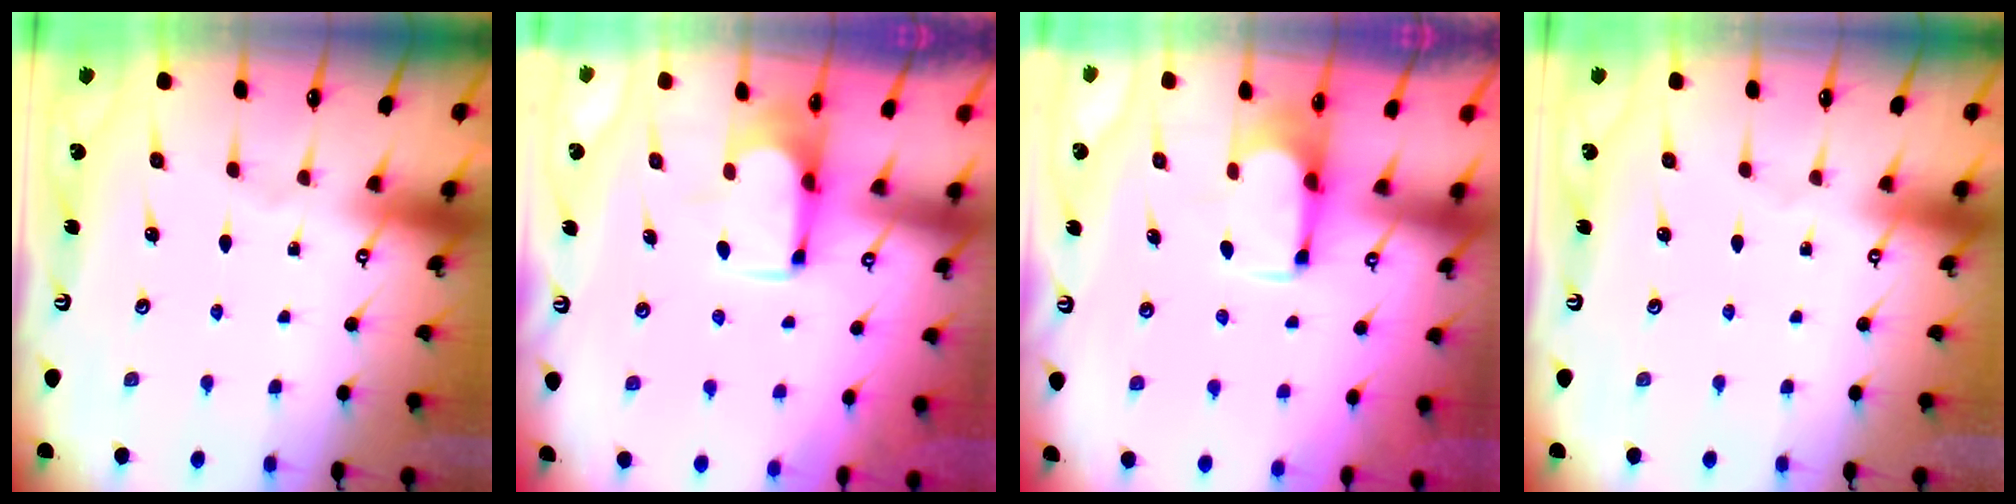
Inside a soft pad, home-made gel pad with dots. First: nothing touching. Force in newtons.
{"total": 3.7, "press": 3.7, "slide": 0.2}
{"total": 1.9, "press": 1.7, "slide": 0.9}
{"total": 0.0}